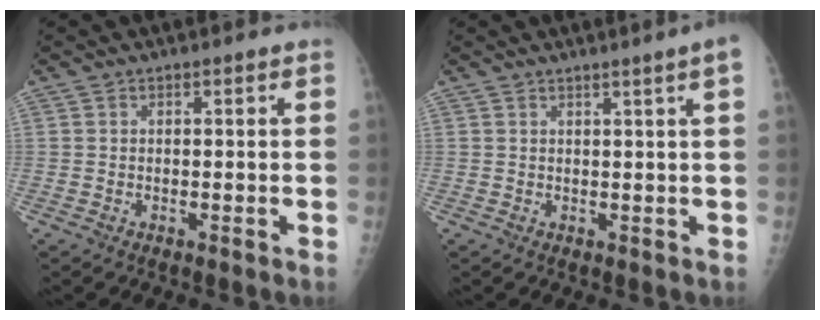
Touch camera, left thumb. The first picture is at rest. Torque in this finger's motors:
{"motor_torque": [1.11, 1.69, 0.59, -0.62, 0.05]}